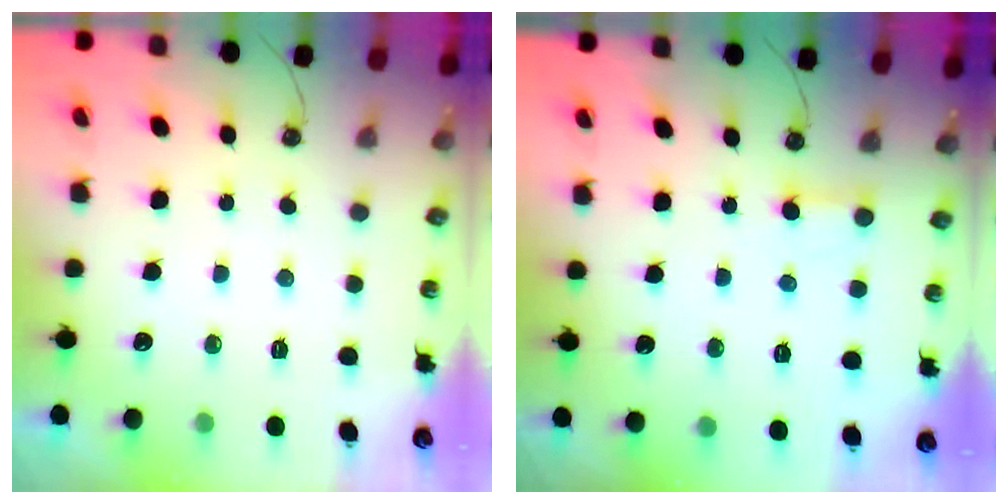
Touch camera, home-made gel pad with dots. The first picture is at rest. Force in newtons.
{"total": 2.3, "press": 2.3, "slide": 0.2}